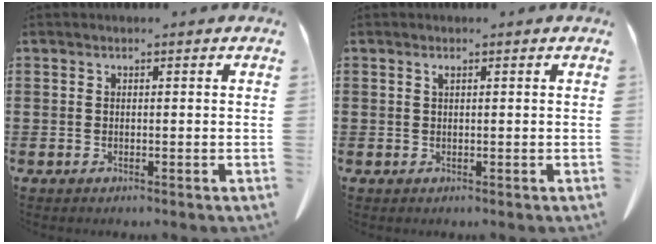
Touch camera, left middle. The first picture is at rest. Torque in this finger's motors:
{"motor_torque": [-1.00, 1.14, -0.46, -0.17]}